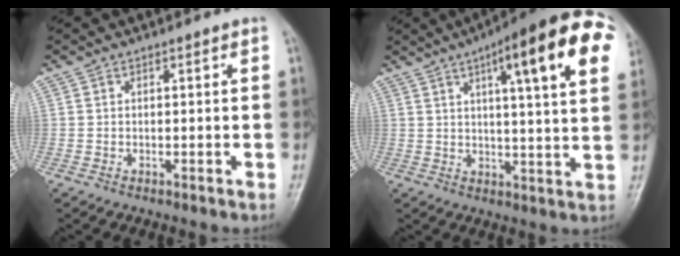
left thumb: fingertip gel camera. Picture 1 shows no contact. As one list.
[{"total": 20.3, "force": [8.3, 4.3, 18.0], "torque": [-0.231, 0.001, 0.105]}]